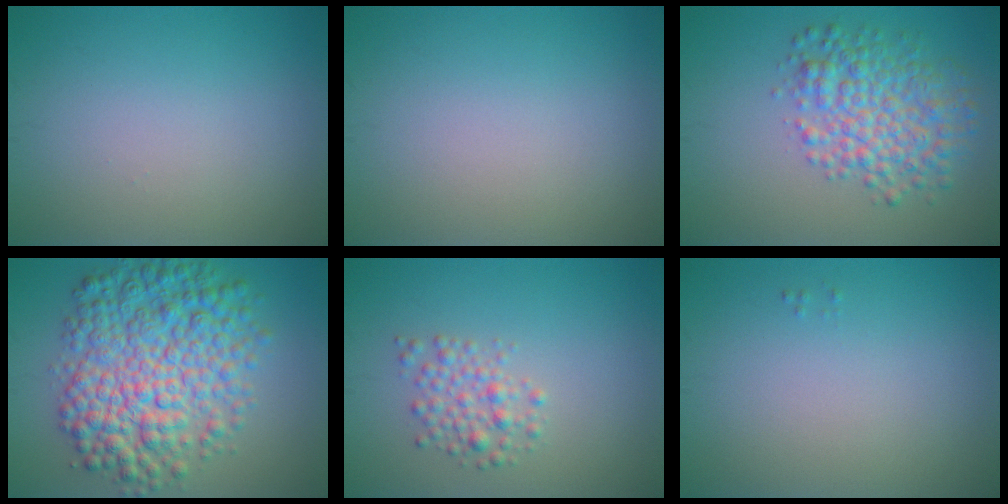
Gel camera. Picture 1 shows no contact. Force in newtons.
{"total": 0.0}
{"total": 5.8, "press": 5.8, "slide": 0.1}
{"total": 9.8, "press": 9.8, "slide": 0.1}
{"total": 2.3, "press": 2.3, "slide": 0.1}
{"total": 0.0}